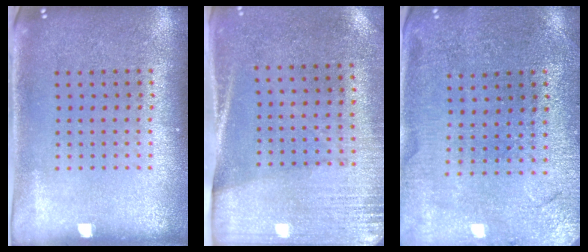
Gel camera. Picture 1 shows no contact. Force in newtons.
{"total": 2.7, "press": 2.4, "slide": 1.3}
{"total": 0.5, "press": 0.5, "slide": 0.2}